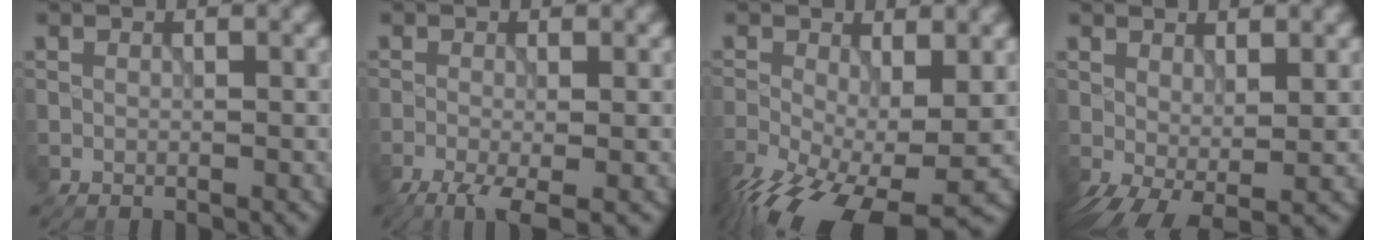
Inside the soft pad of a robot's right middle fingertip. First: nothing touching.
{"total": 4.2, "force": [-2.3, 1.1, 3.4], "torque": [-0.061, -0.006, -0.045]}
{"total": 13.2, "force": [-5.7, 5.7, 10.5], "torque": [-0.213, -0.050, -0.082]}
{"total": 4.2, "force": [-0.4, 1.9, 3.8], "torque": [-0.079, -0.008, 0.000]}